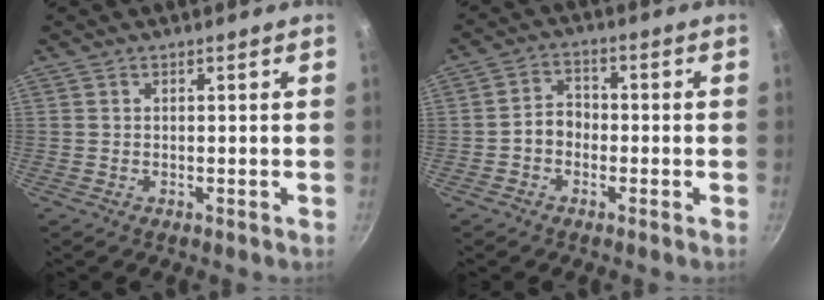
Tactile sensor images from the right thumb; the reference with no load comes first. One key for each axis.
{"total": 4.5, "fx": -1.3, "fy": 3.6, "fz": 2.4, "tx": -0.018, "ty": 0.023, "tz": -0.031}